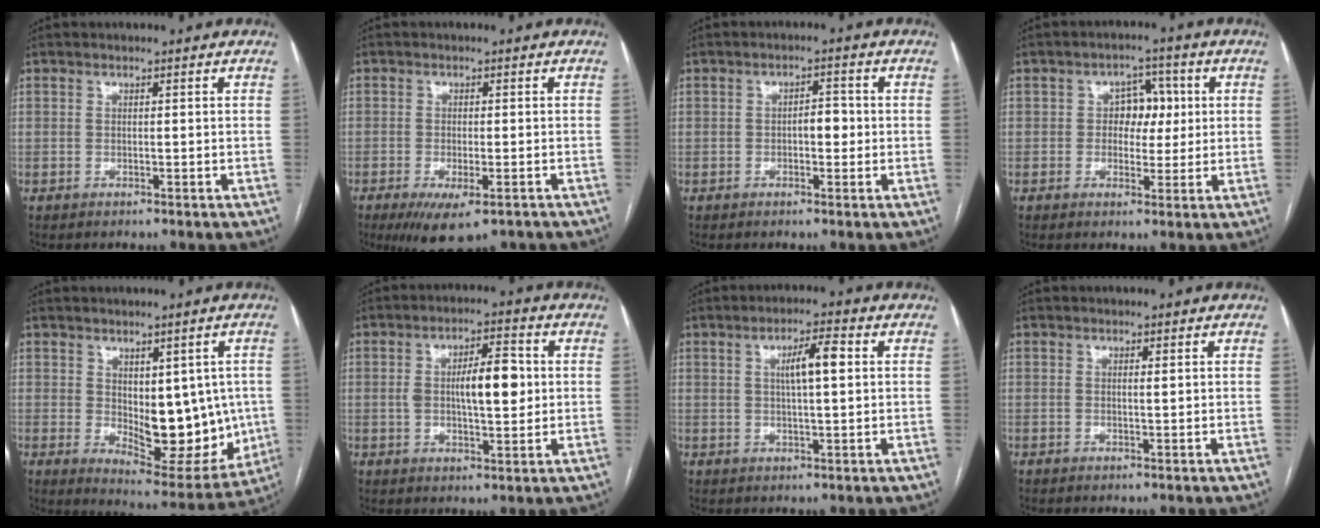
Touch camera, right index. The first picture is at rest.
{"total": 7.7, "force": [-5.0, 2.4, 5.4], "torque": [-0.082, -0.016, -0.075]}
{"total": 3.4, "force": [-0.5, 1.6, 2.9], "torque": [-0.040, 0.010, -0.007]}
{"total": 5.2, "force": [0.6, 3.6, 3.7], "torque": [-0.049, 0.016, 0.009]}
{"total": 13.7, "force": [-0.4, 6.7, 11.9], "torque": [-0.148, -0.008, 0.019]}
{"total": 8.8, "force": [0.8, 2.8, 8.4], "torque": [-0.140, 0.014, 0.014]}
{"total": 5.5, "force": [1.2, 0.7, 5.4], "torque": [-0.094, 0.008, 0.021]}
{"total": 0.8, "force": [0.2, 0.0, 0.7], "torque": [-0.014, -0.001, 0.002]}